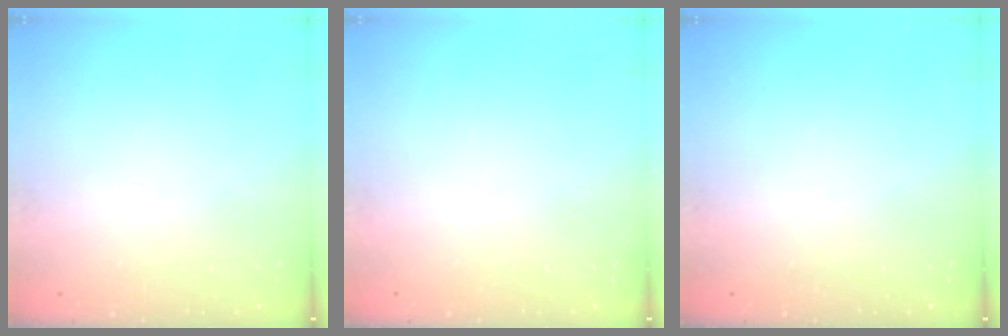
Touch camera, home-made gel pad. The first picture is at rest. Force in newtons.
{"total": 0.0}
{"total": 0.0}